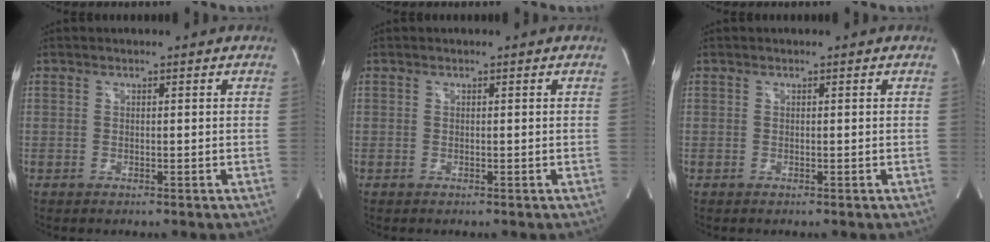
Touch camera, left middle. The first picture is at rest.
{"total": 0.0}
{"total": 0.0}